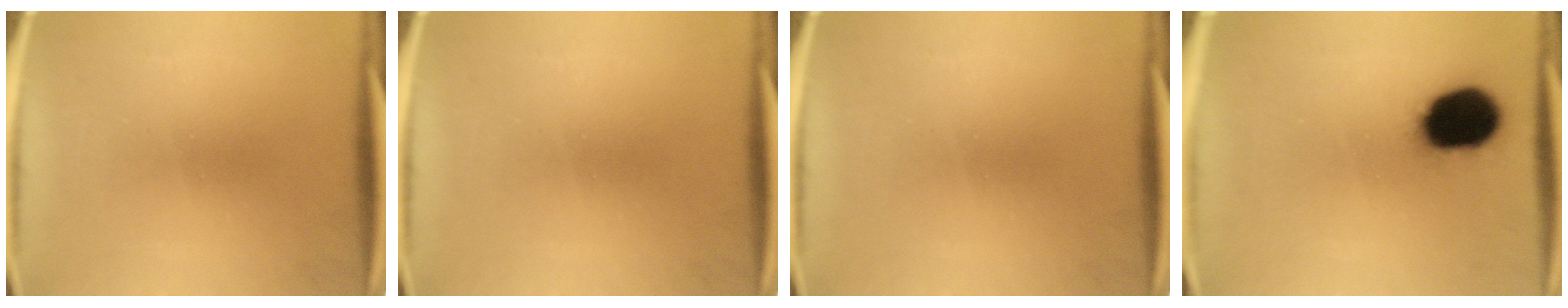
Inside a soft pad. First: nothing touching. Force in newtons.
{"total": 0.0}
{"total": 0.0}
{"total": 17.1}